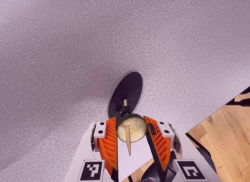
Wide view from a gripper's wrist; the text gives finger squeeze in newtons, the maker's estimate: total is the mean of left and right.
{"total": 8.2, "left": 8.2, "right": 8.2}